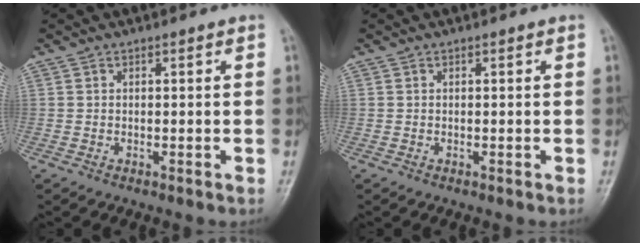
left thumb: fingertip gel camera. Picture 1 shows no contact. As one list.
[{"total": 0.0}]